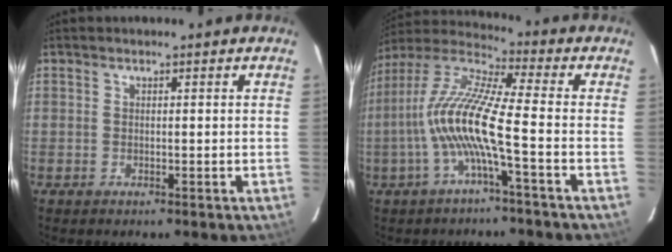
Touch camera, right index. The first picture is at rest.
{"total": 12.5, "force": [-3.4, 0.4, 12.0], "torque": [-0.237, 0.006, -0.069]}